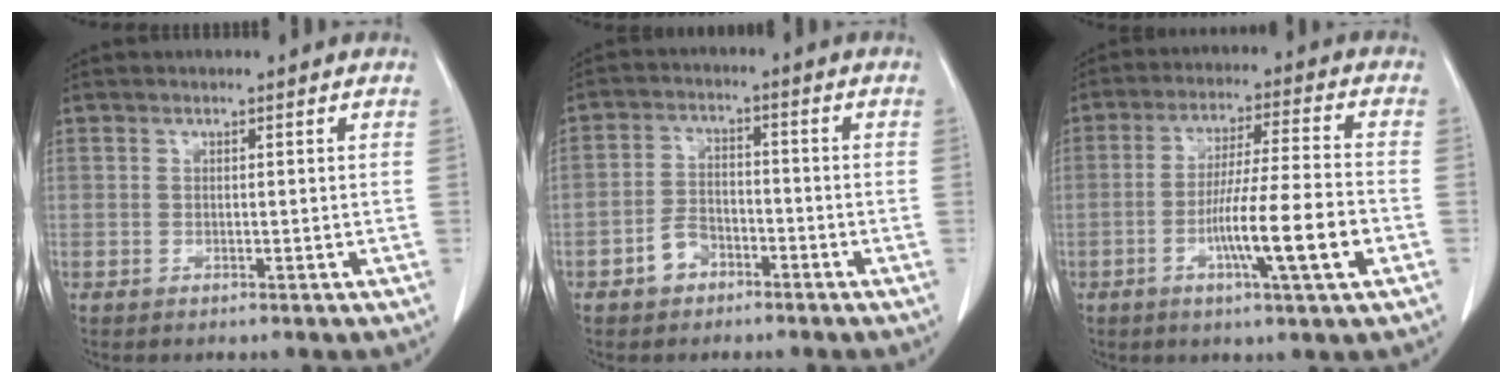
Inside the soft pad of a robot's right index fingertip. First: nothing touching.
{"total": 4.5, "force": [-2.6, 3.0, 2.1], "torque": [-0.042, 0.014, -0.046]}
{"total": 11.9, "force": [-3.9, 0.0, 11.3], "torque": [-0.195, -0.006, -0.068]}